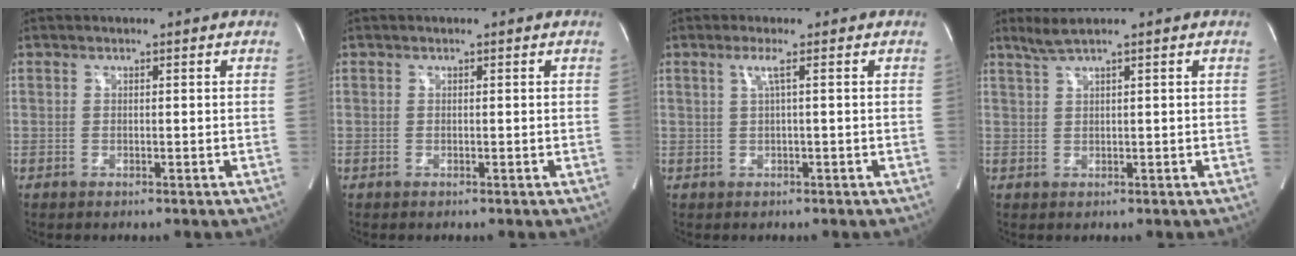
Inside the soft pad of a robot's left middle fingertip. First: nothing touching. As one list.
[{"total": 0.0}, {"total": 1.8, "force": [0.5, -0.7, 1.6], "torque": [-0.042, 0.001, 0.015]}, {"total": 2.4, "force": [1.8, -0.6, 1.5], "torque": [-0.043, 0.008, 0.044]}]